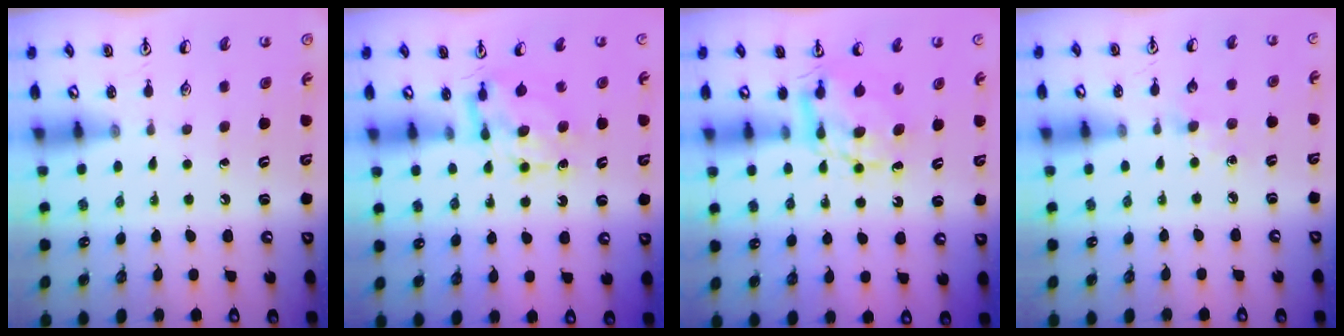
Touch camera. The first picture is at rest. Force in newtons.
{"total": 6.9, "press": 6.9, "slide": 0.6}
{"total": 6.4, "press": 6.4, "slide": 0.1}
{"total": 4.4, "press": 4.4, "slide": 0.6}